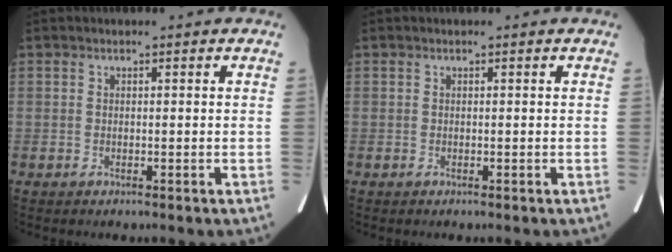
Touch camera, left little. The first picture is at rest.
{"total": 0.0}